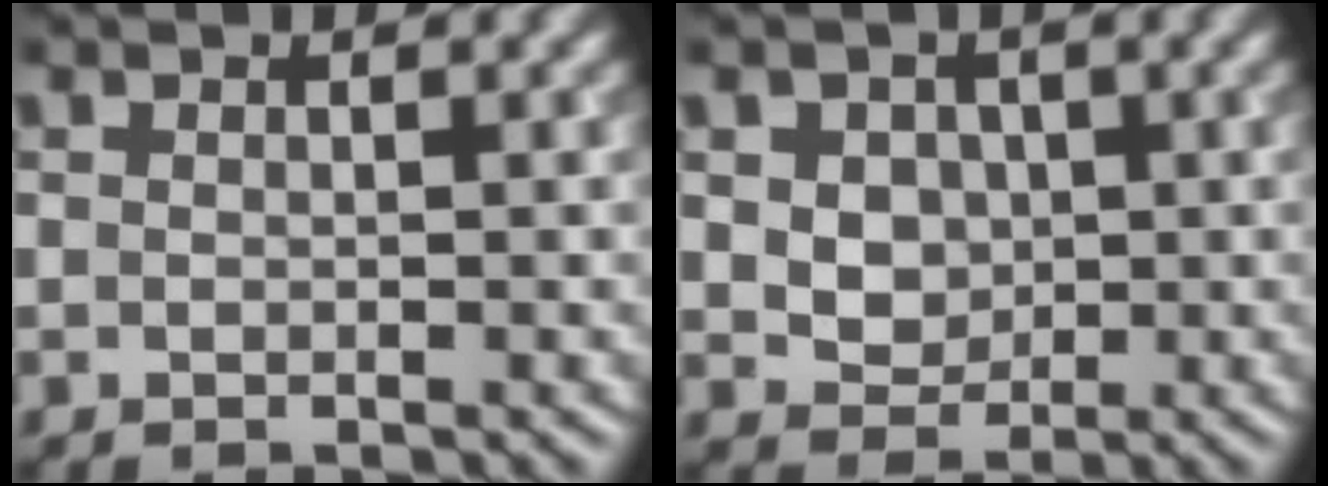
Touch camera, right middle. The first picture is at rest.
{"total": 4.2, "force": [1.1, 3.5, 2.2], "torque": [-0.037, 0.010, 0.020]}